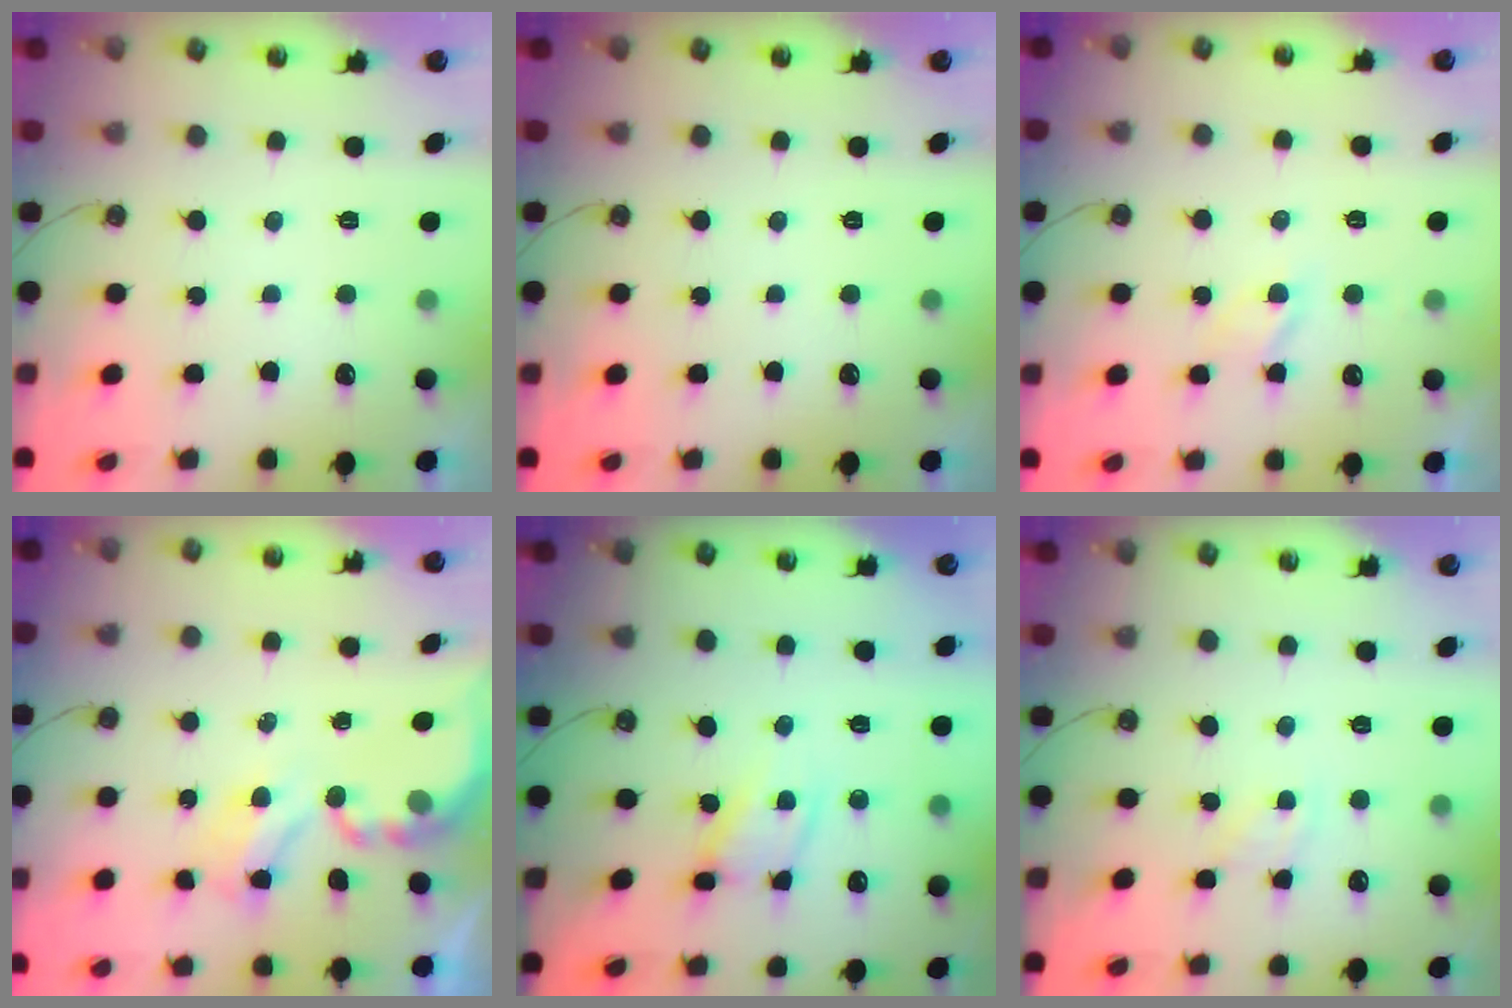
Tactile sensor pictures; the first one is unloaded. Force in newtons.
{"total": 0.0}
{"total": 2.9, "press": 2.8, "slide": 0.6}
{"total": 3.9, "press": 3.9, "slide": 0.2}
{"total": 8.2, "press": 8.1, "slide": 0.5}
{"total": 5.0, "press": 5.0, "slide": 0.7}